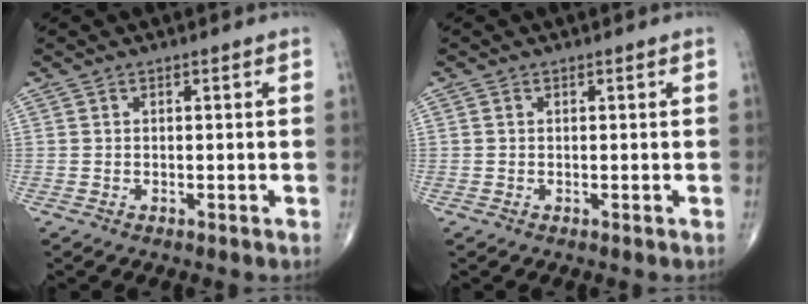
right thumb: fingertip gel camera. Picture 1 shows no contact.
{"total": 0.0}